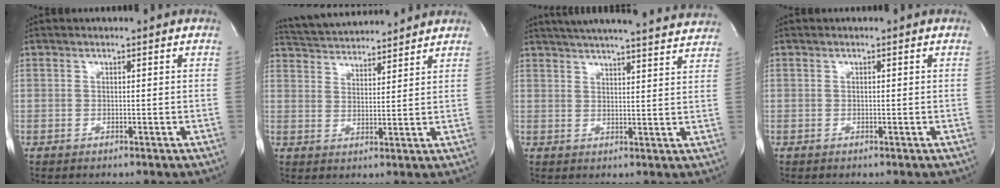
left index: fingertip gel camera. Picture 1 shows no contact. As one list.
[{"total": 12.0, "force": [11.4, 1.5, 3.4], "torque": [-0.069, 0.021, 0.177]}, {"total": 22.3, "force": [20.5, 1.8, 8.6], "torque": [-0.142, -0.006, 0.257]}, {"total": 0.0}]